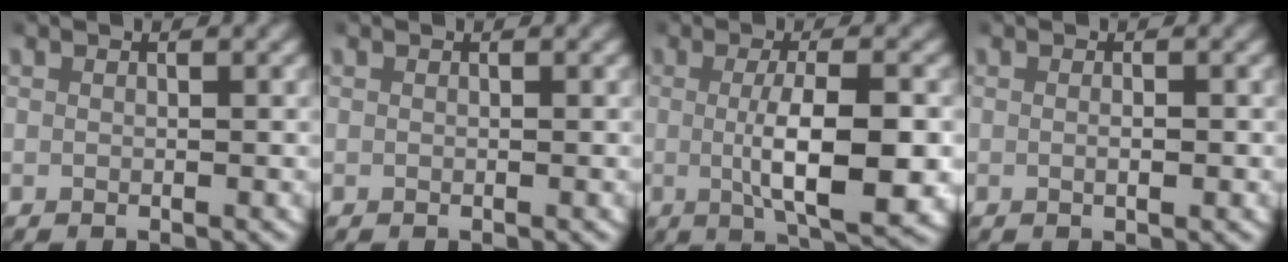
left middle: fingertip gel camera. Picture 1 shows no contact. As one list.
[{"total": 0.0}, {"total": 6.7, "force": [-0.7, 1.7, 6.4], "torque": [-0.105, -0.010, -0.007]}, {"total": 0.7, "force": [-0.1, 0.1, 0.7], "torque": [-0.012, -0.001, -0.002]}]